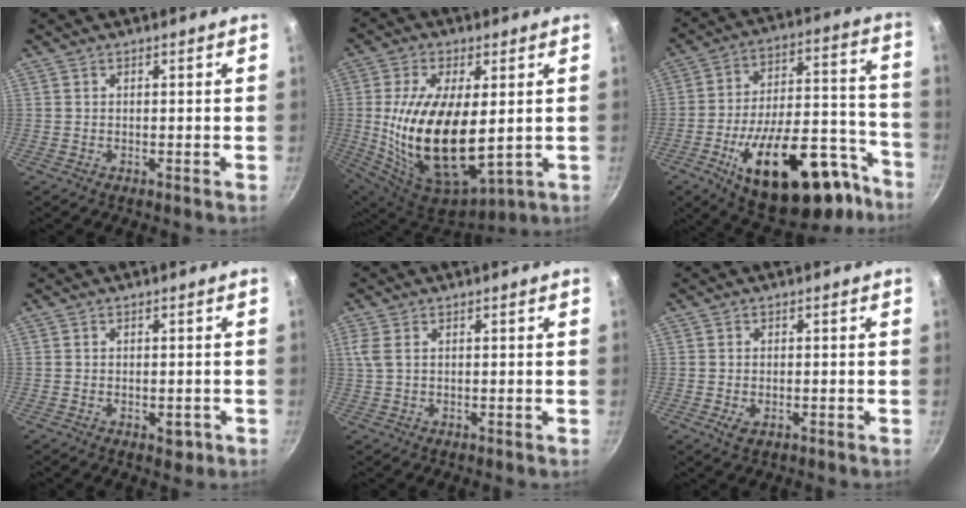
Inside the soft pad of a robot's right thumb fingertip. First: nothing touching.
{"total": 20.3, "force": [0.7, 10.0, 17.7], "torque": [-0.330, -0.018, 0.026]}
{"total": 29.0, "force": [-15.3, 13.5, 20.6], "torque": [-0.255, 0.088, -0.217]}
{"total": 2.5, "force": [-0.9, 1.6, 1.7], "torque": [-0.016, 0.003, -0.010]}
{"total": 2.7, "force": [0.7, 1.4, 2.1], "torque": [-0.050, 0.003, 0.016]}
{"total": 2.5, "force": [-0.7, 1.6, 1.9], "torque": [-0.034, -0.005, -0.012]}